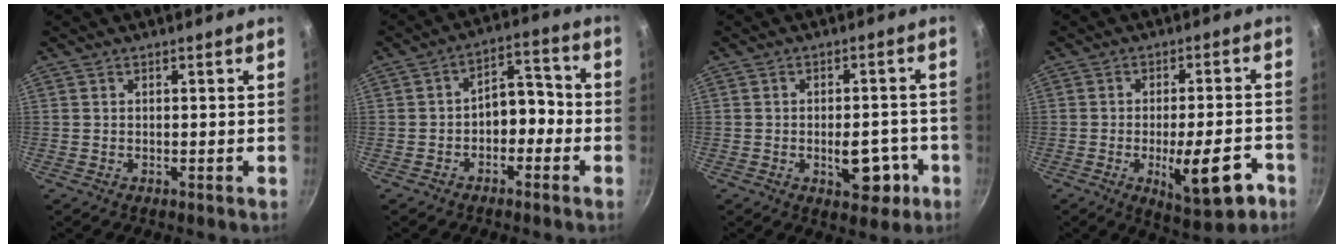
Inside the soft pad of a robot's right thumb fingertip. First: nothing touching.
{"total": 7.8, "force": [-1.8, 5.1, 5.6], "torque": [-0.050, 0.041, -0.042]}
{"total": 7.7, "force": [-2.7, 4.3, 5.8], "torque": [-0.056, 0.023, -0.028]}
{"total": 12.0, "force": [-4.8, 3.9, 10.3], "torque": [-0.147, 0.017, -0.062]}